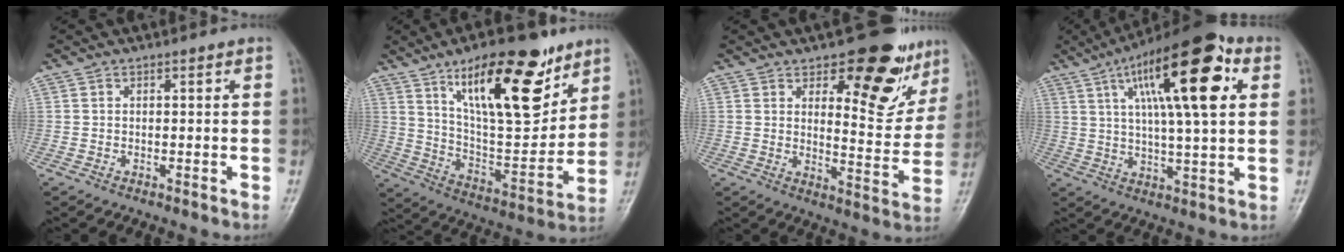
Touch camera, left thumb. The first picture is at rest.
{"total": 22.7, "force": [12.8, 8.6, 16.8], "torque": [-0.222, -0.064, 0.220]}
{"total": 15.0, "force": [9.3, 6.7, 9.6], "torque": [-0.062, -0.061, 0.130]}
{"total": 21.2, "force": [7.5, 6.2, 18.8], "torque": [-0.285, 0.001, 0.112]}